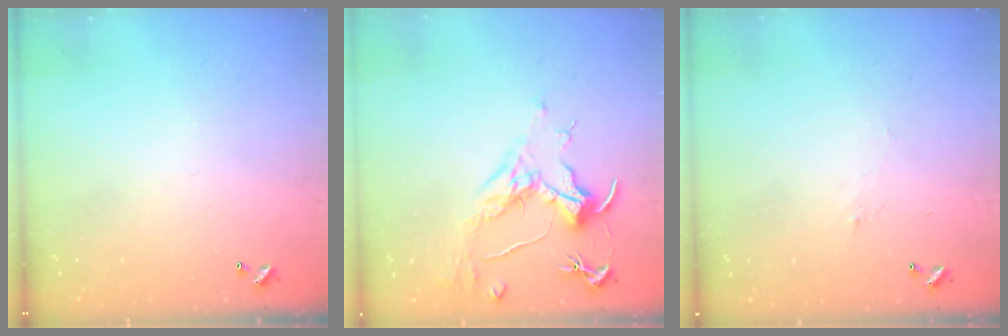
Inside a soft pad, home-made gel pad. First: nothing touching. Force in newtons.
{"total": 1.6, "press": 1.4, "slide": 0.7}
{"total": 1.5, "press": 1.3, "slide": 0.6}